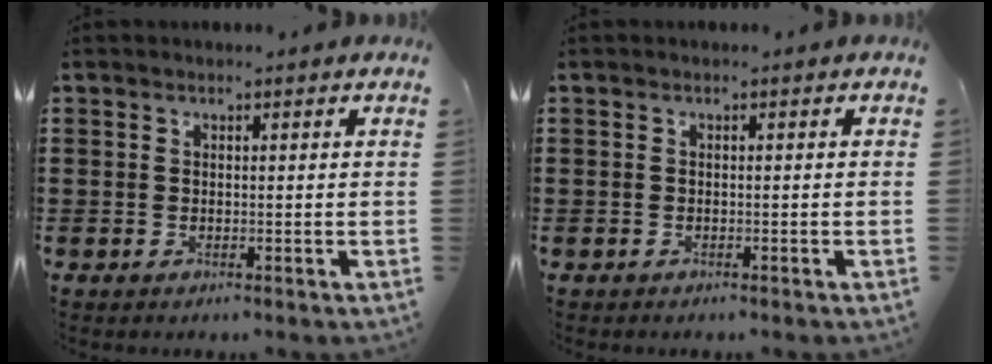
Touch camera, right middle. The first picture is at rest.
{"total": 0.0}